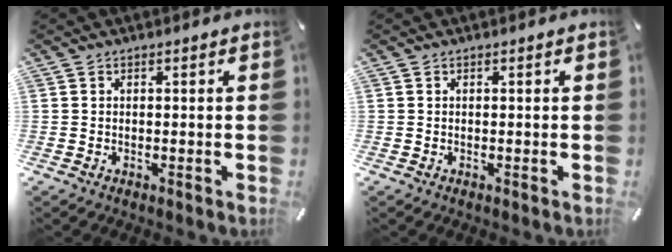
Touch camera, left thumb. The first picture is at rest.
{"total": 0.0}